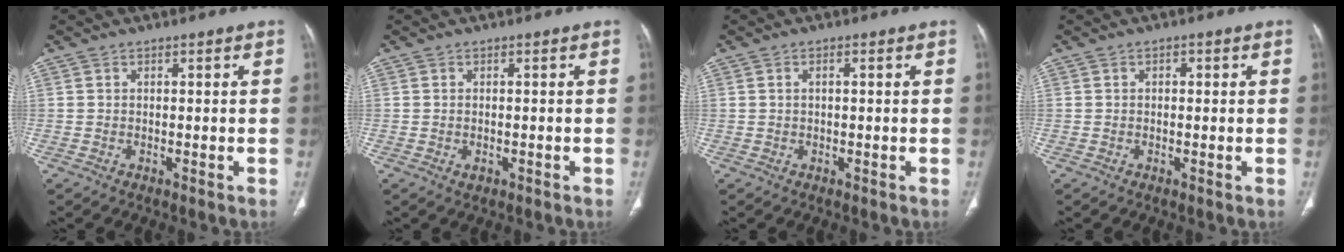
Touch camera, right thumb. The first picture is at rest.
{"total": 1.2, "force": [-0.5, 0.7, 0.9], "torque": [-0.017, 0.003, -0.002]}
{"total": 1.0, "force": [0.2, 0.4, 0.9], "torque": [-0.023, 0.005, 0.004]}
{"total": 1.0, "force": [0.3, 0.7, 0.7], "torque": [-0.009, 0.002, 0.004]}